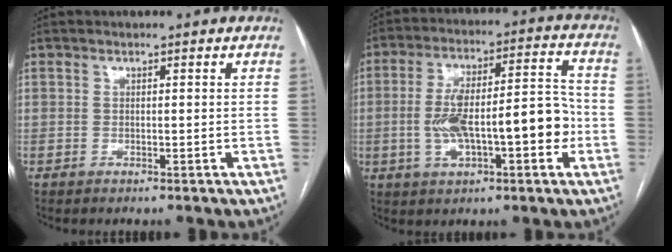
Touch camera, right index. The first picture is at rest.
{"total": 14.7, "force": [-2.6, 4.4, 13.8], "torque": [-0.234, 0.034, -0.036]}